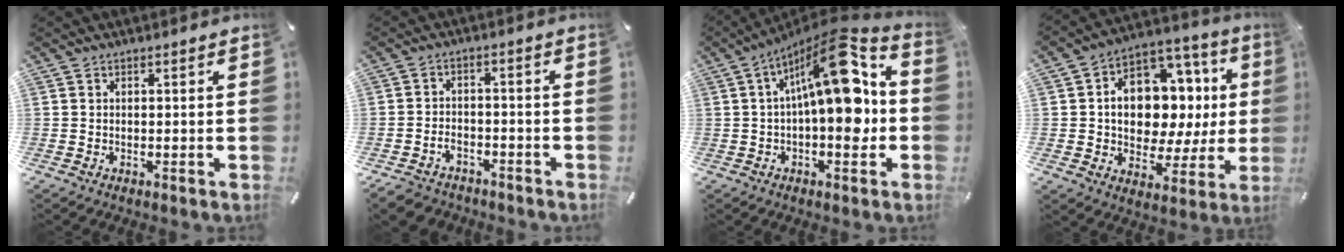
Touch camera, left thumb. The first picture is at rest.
{"total": 4.4, "force": [-2.9, 3.0, 1.6], "torque": [-0.037, 0.011, -0.057]}
{"total": 17.5, "force": [2.4, 6.9, 15.9], "torque": [-0.234, -0.029, 0.034]}
{"total": 15.2, "force": [2.2, 11.4, 9.8], "torque": [-0.139, -0.022, 0.045]}